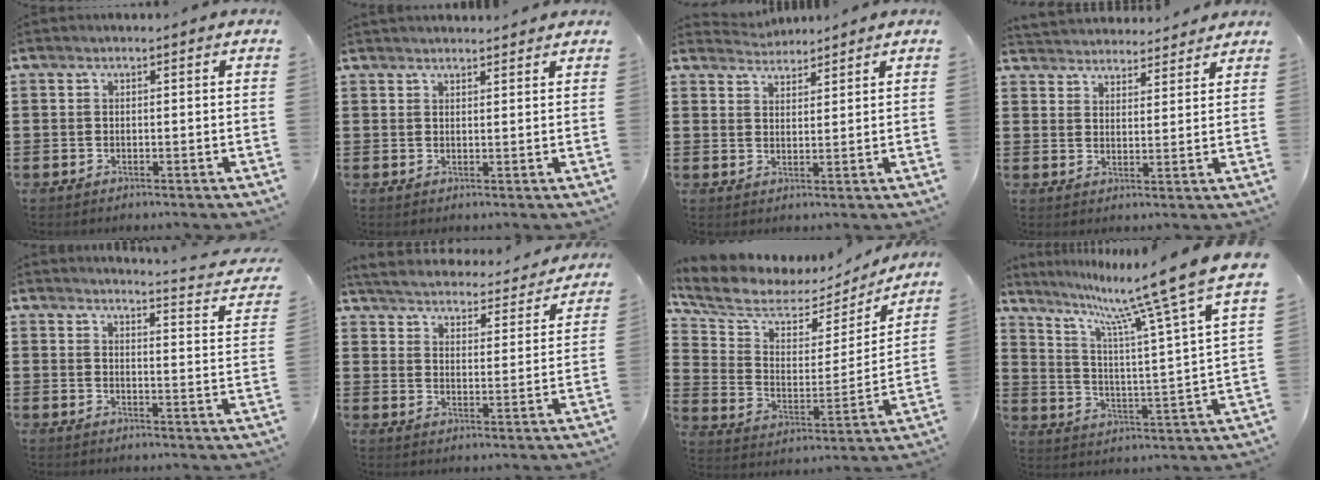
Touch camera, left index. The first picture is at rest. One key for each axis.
{"total": 1.5, "fx": 1.5, "fy": 0.1, "fz": 0.0, "tx": -0.004, "ty": 0.002, "tz": 0.029}
{"total": 2.9, "fx": 2.8, "fy": 0.3, "fz": -0.3, "tx": -0.002, "ty": -0.008, "tz": 0.054}
{"total": 3.6, "fx": 3.5, "fy": 0.4, "fz": -0.4, "tx": -0.006, "ty": -0.015, "tz": 0.064}
{"total": 3.0, "fx": 2.8, "fy": -0.4, "fz": 1.0, "tx": -0.030, "ty": -0.031, "tz": 0.040}
{"total": 4.0, "fx": 4.0, "fy": -0.1, "fz": 0.2, "tx": -0.030, "ty": -0.036, "tz": 0.062}
{"total": 6.6, "fx": 5.3, "fy": 3.1, "fz": 2.5, "tx": -0.084, "ty": -0.036, "tz": 0.089}
{"total": 11.2, "fx": 9.2, "fy": -0.7, "fz": 6.3, "tx": -0.136, "ty": -0.073, "tz": 0.139}